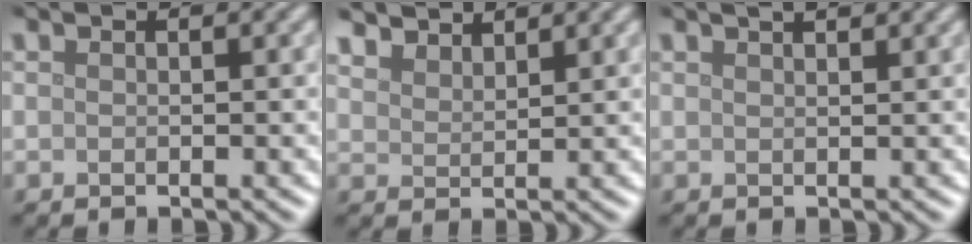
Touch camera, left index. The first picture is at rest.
{"total": 4.1, "force": [3.8, 1.2, 0.9], "torque": [-0.029, -0.007, 0.076]}
{"total": 3.4, "force": [2.3, 1.3, 2.0], "torque": [-0.003, 0.016, 0.004]}